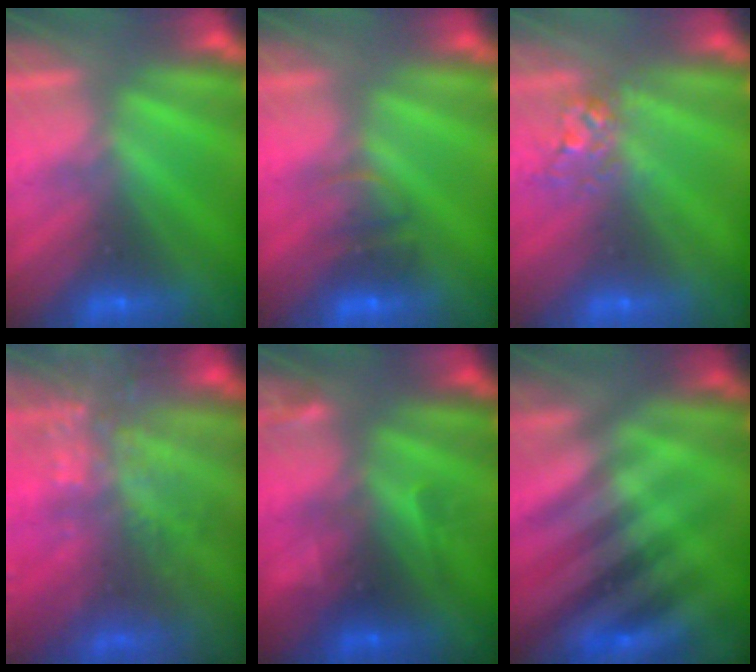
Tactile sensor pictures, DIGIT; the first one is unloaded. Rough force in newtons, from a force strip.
{"total": 2.2}
{"total": 2.7}
{"total": 6.5}
{"total": 2.4}
{"total": 2.8}